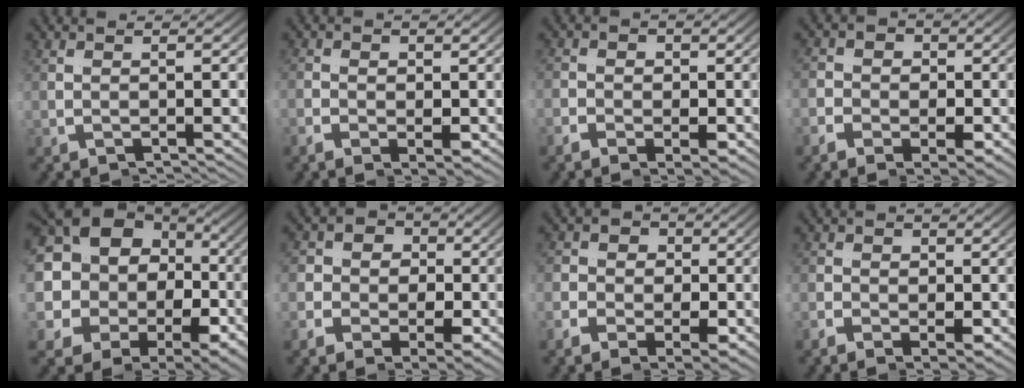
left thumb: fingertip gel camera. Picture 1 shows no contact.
{"total": 0.7, "force": [0.6, -0.2, -0.3], "torque": [-0.003, 0.015, -0.006]}
{"total": 1.3, "force": [0.5, 1.2, 0.4], "torque": [-0.006, 0.013, -0.011]}
{"total": 5.0, "force": [1.1, 4.1, 2.7], "torque": [-0.040, 0.019, -0.008]}
{"total": 16.2, "force": [1.0, 12.0, 10.8], "torque": [-0.210, -0.019, 0.005]}
{"total": 10.4, "force": [2.4, 8.0, 6.3], "torque": [-0.106, 0.034, 0.006]}
{"total": 7.0, "force": [1.6, 5.5, 4.1], "torque": [-0.064, 0.026, -0.004]}
{"total": 0.7, "force": [0.4, 0.5, 0.0], "torque": [0.000, 0.015, -0.012]}